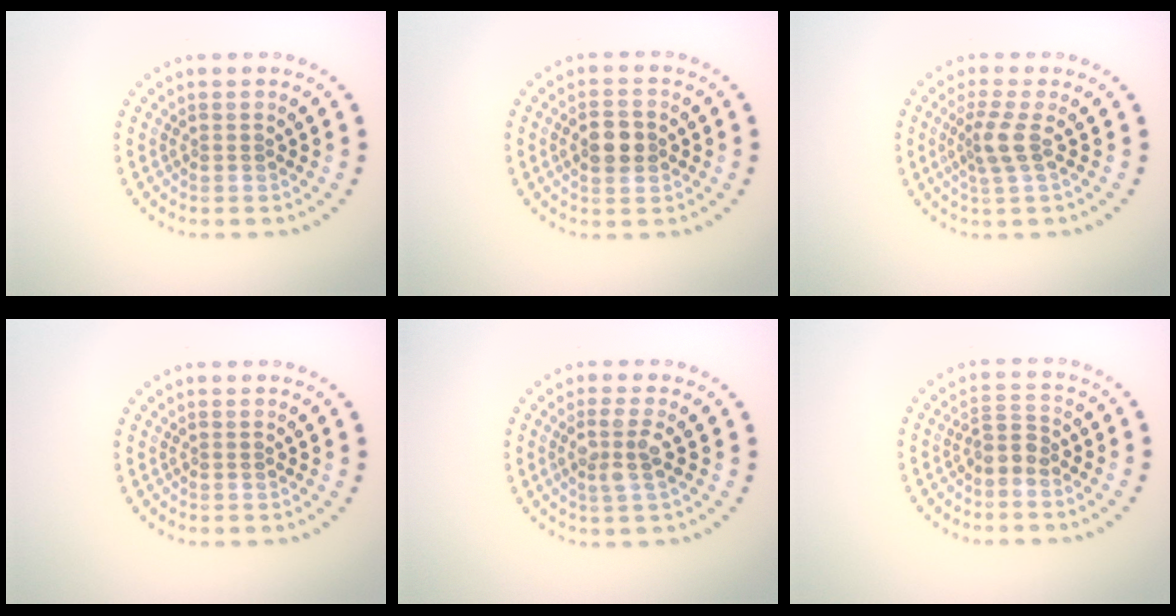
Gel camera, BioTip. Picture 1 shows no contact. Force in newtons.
{"total": 3.2, "press": 3.2, "slide": 0.1}
{"total": 2.5, "press": 1.9, "slide": 1.7}
{"total": 0.0}
{"total": 2.5, "press": 2.1, "slide": 1.3}
{"total": 1.9, "press": 1.6, "slide": 1.1}